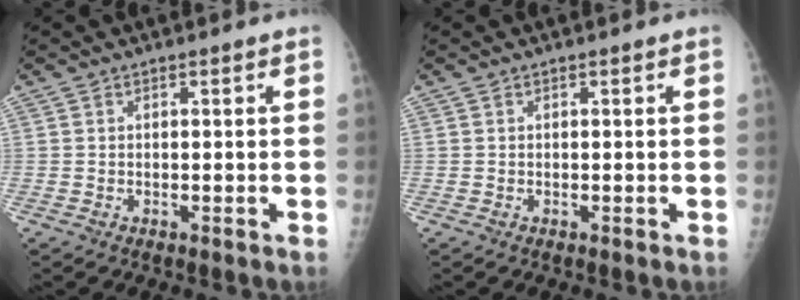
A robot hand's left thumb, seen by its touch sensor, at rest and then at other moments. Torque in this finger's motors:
{"motor_torque": [0.00, 0.00, -0.04, -0.04, 0.00]}